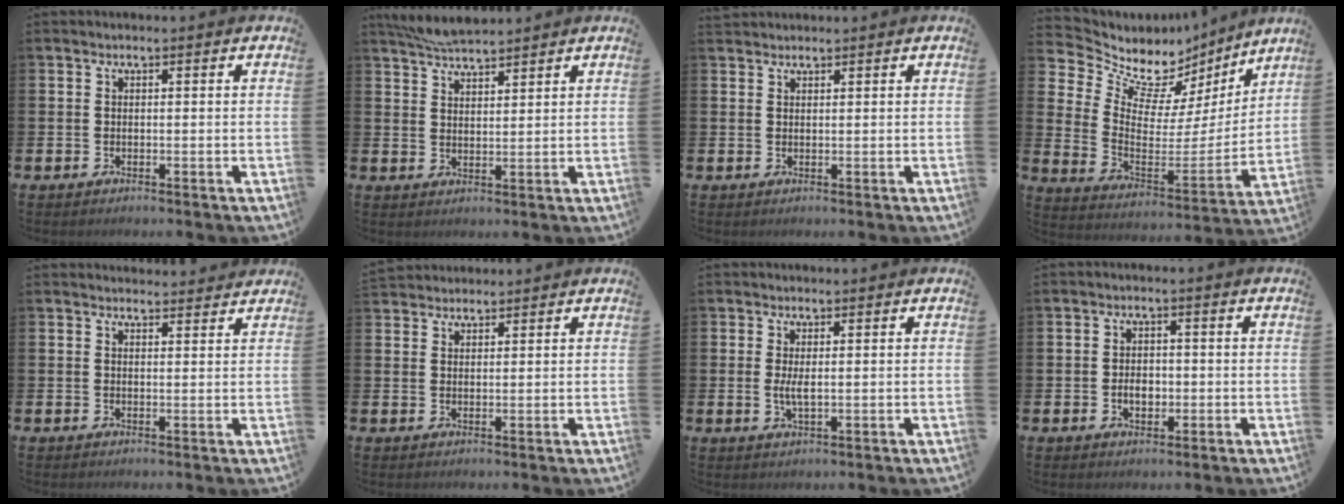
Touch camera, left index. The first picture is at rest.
{"total": 5.5, "force": [5.2, 0.6, 1.5], "torque": [-0.036, -0.017, 0.095]}
{"total": 1.2, "force": [1.2, 0.3, -0.1], "torque": [0.009, -0.001, 0.021]}
{"total": 8.7, "force": [7.1, 4.7, 1.6], "torque": [-0.054, -0.066, 0.124]}
{"total": 2.2, "force": [2.1, 0.4, -0.1], "torque": [0.007, -0.014, 0.037]}
{"total": 2.3, "force": [2.2, 0.7, -0.2], "torque": [-0.002, -0.005, 0.042]}
{"total": 2.1, "force": [0.2, 0.6, 2.0], "torque": [-0.030, -0.003, 0.002]}
{"total": 2.8, "force": [-0.5, 1.9, 1.9], "torque": [-0.014, -0.005, -0.017]}